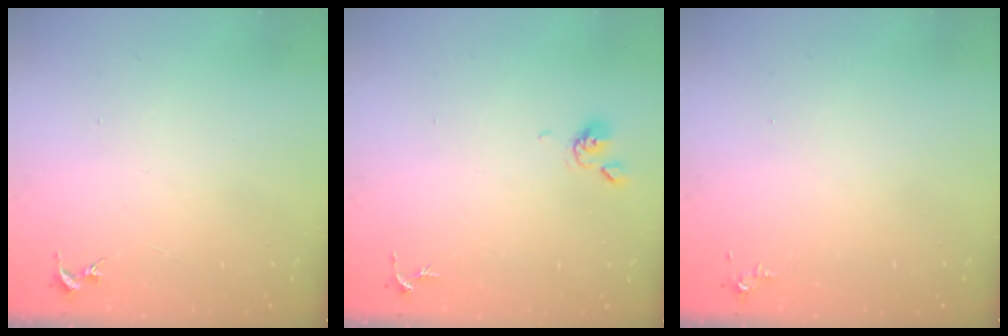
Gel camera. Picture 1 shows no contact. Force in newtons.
{"total": 4.7, "press": 4.7, "slide": 0.7}
{"total": 3.5, "press": 3.4, "slide": 0.5}